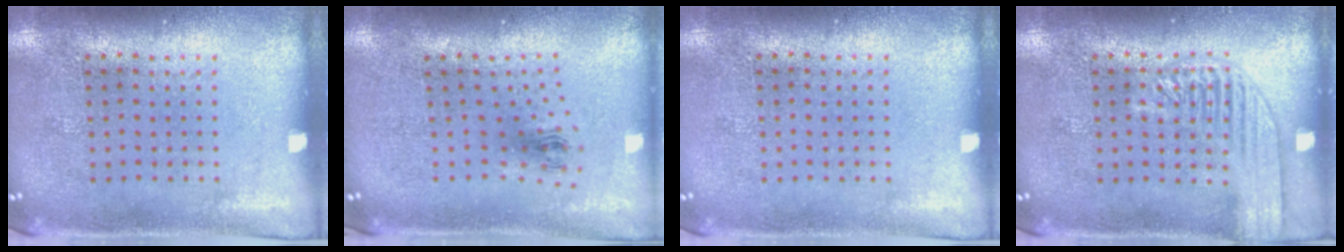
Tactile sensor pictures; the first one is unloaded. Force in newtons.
{"total": 1.0, "press": 0.5, "slide": 0.9}
{"total": 0.0}
{"total": 2.8, "press": 2.8, "slide": 0.4}